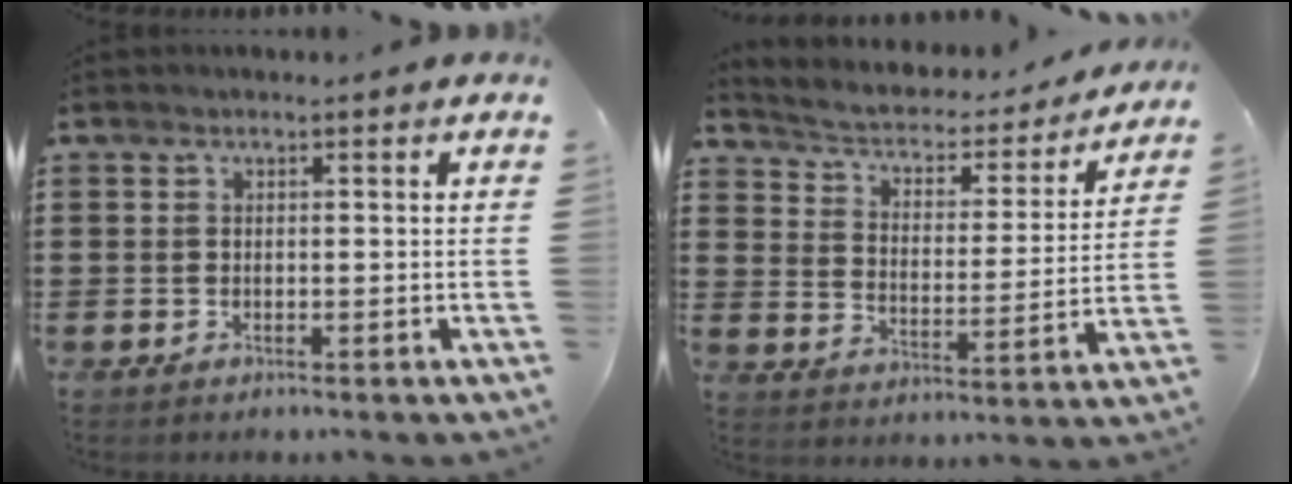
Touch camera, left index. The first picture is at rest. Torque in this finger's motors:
{"motor_torque": [1.10, -1.04, 0.12, 0.03]}